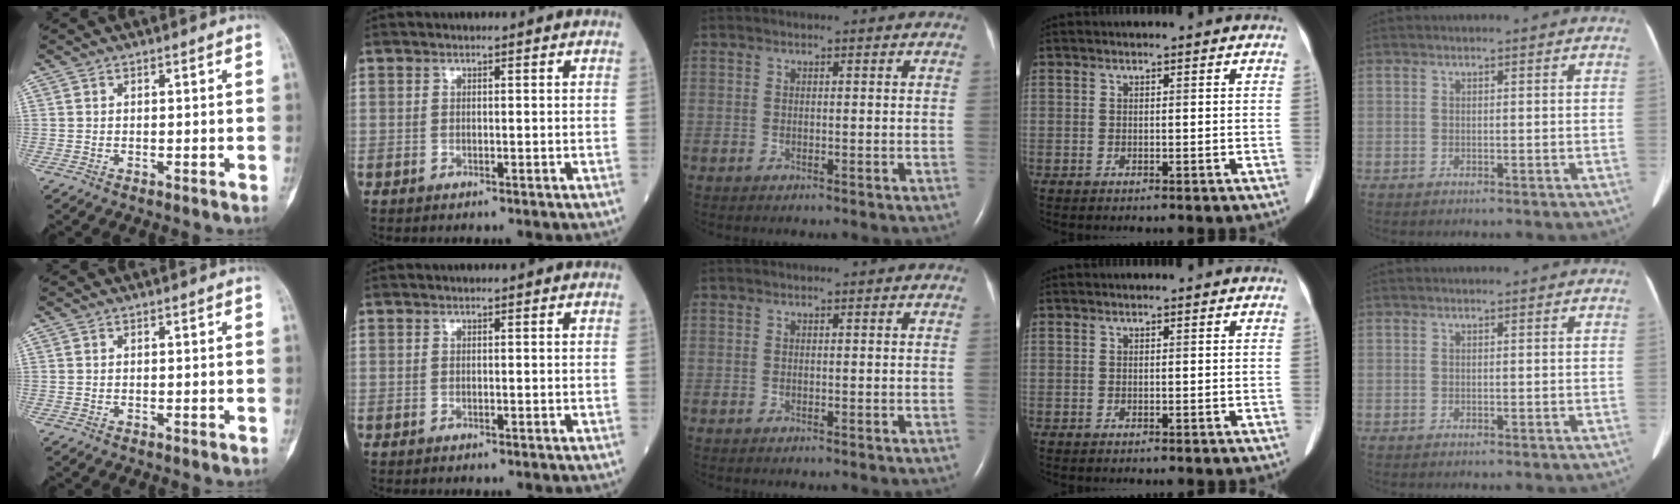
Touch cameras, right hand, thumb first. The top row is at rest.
{}